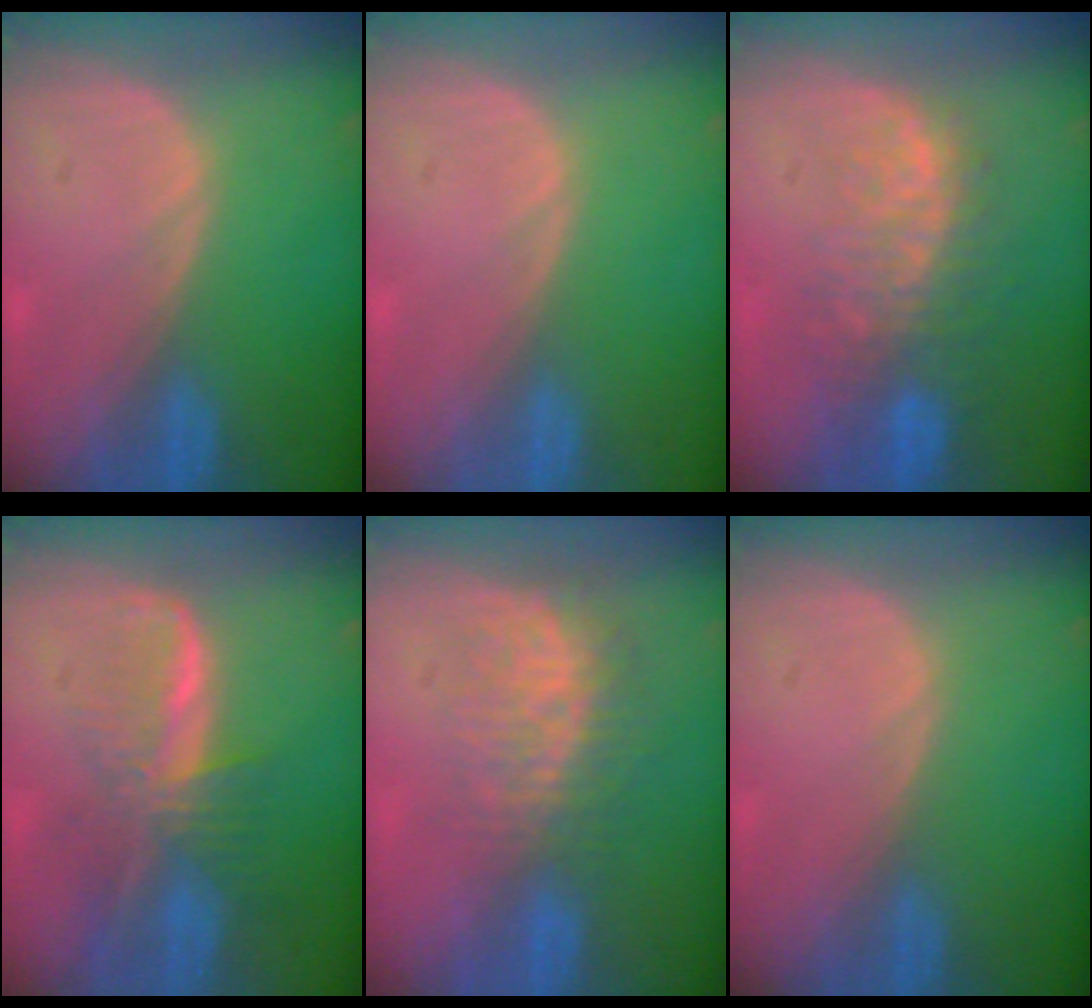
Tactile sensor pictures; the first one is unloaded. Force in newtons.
{"total": 0.0}
{"total": 10.0, "press": 8.5, "slide": 5.4}
{"total": 8.1, "press": 6.9, "slide": 4.1}
{"total": 8.8, "press": 7.4, "slide": 4.7}
{"total": 0.0}